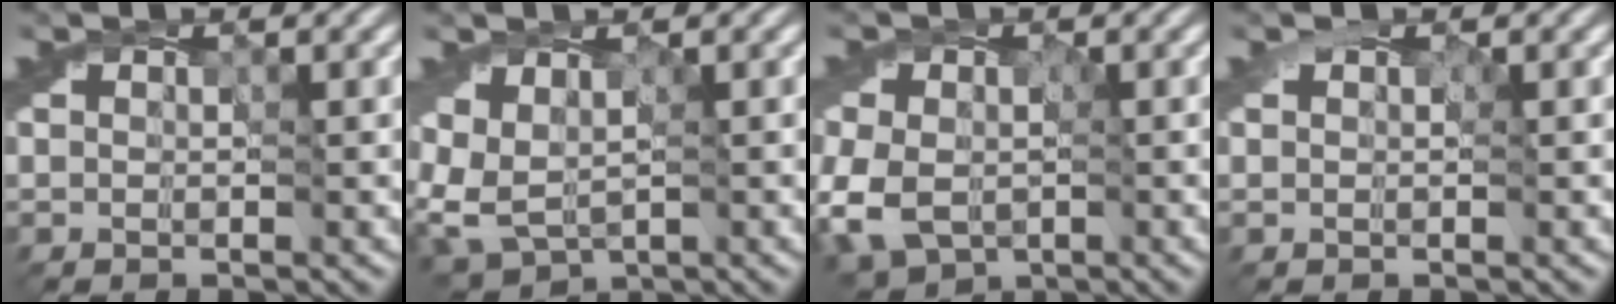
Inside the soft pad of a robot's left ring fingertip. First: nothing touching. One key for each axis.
{"total": 4.4, "fx": 0.5, "fy": 3.2, "fz": 3.0, "tx": -0.077, "ty": -0.010, "tz": 0.012}
{"total": 7.6, "fx": -2.2, "fy": 5.6, "fz": 4.6, "tx": -0.106, "ty": -0.022, "tz": -0.038}
{"total": 0.7, "fx": 0.3, "fy": 0.4, "fz": 0.5, "tx": -0.009, "ty": 0.002, "tz": 0.004}